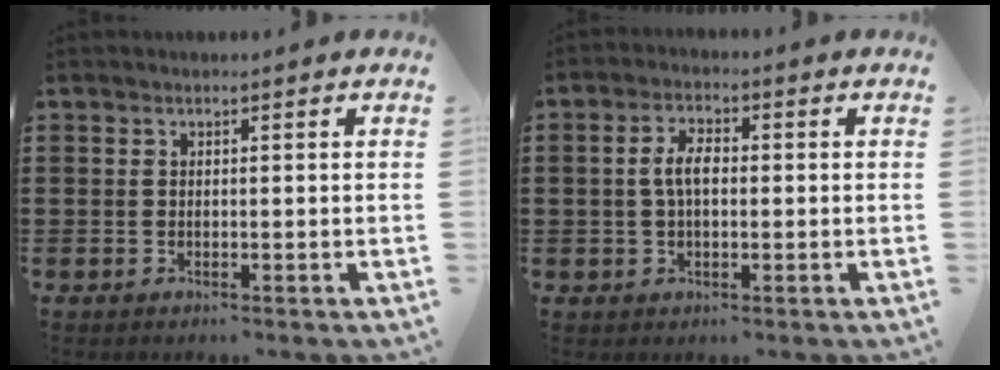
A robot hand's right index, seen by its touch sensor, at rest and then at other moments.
{"total": 4.3, "force": [0.1, 2.2, 3.7], "torque": [-0.080, 0.006, -0.002]}